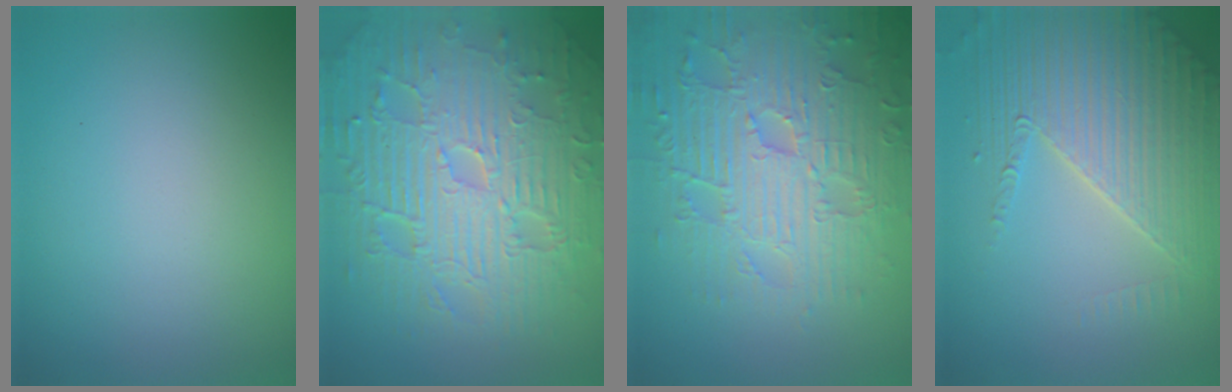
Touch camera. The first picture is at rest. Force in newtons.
{"total": 11.3, "press": 7.4, "slide": 8.6}
{"total": 8.2, "press": 6.2, "slide": 5.4}
{"total": 5.8, "press": 4.8, "slide": 3.2}